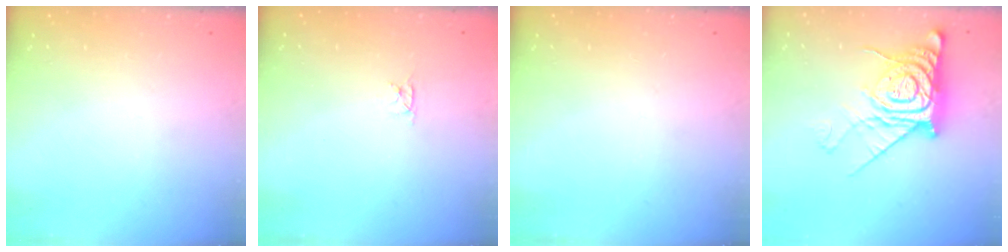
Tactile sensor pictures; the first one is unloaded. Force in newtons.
{"total": 2.8, "press": 2.8, "slide": 0.3}
{"total": 0.0}
{"total": 15.0, "press": 15.0, "slide": 1.3}